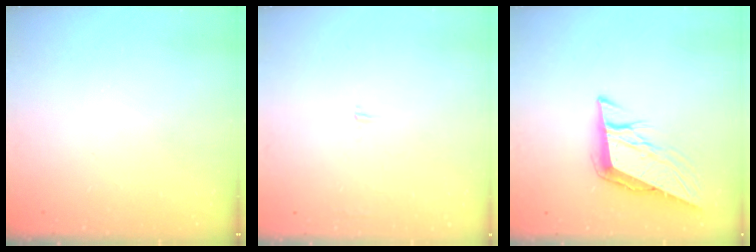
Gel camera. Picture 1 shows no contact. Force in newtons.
{"total": 2.1, "press": 2.1, "slide": 0.2}
{"total": 11.0, "press": 10.5, "slide": 3.0}